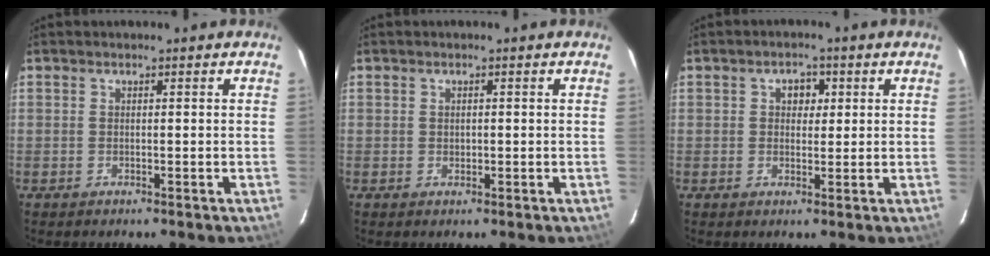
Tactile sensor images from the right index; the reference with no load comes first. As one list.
[{"total": 0.9, "force": [0.1, 0.7, 0.5], "torque": [-0.006, 0.004, 0.003]}, {"total": 3.1, "force": [0.8, 2.6, 1.6], "torque": [-0.019, 0.012, 0.012]}]